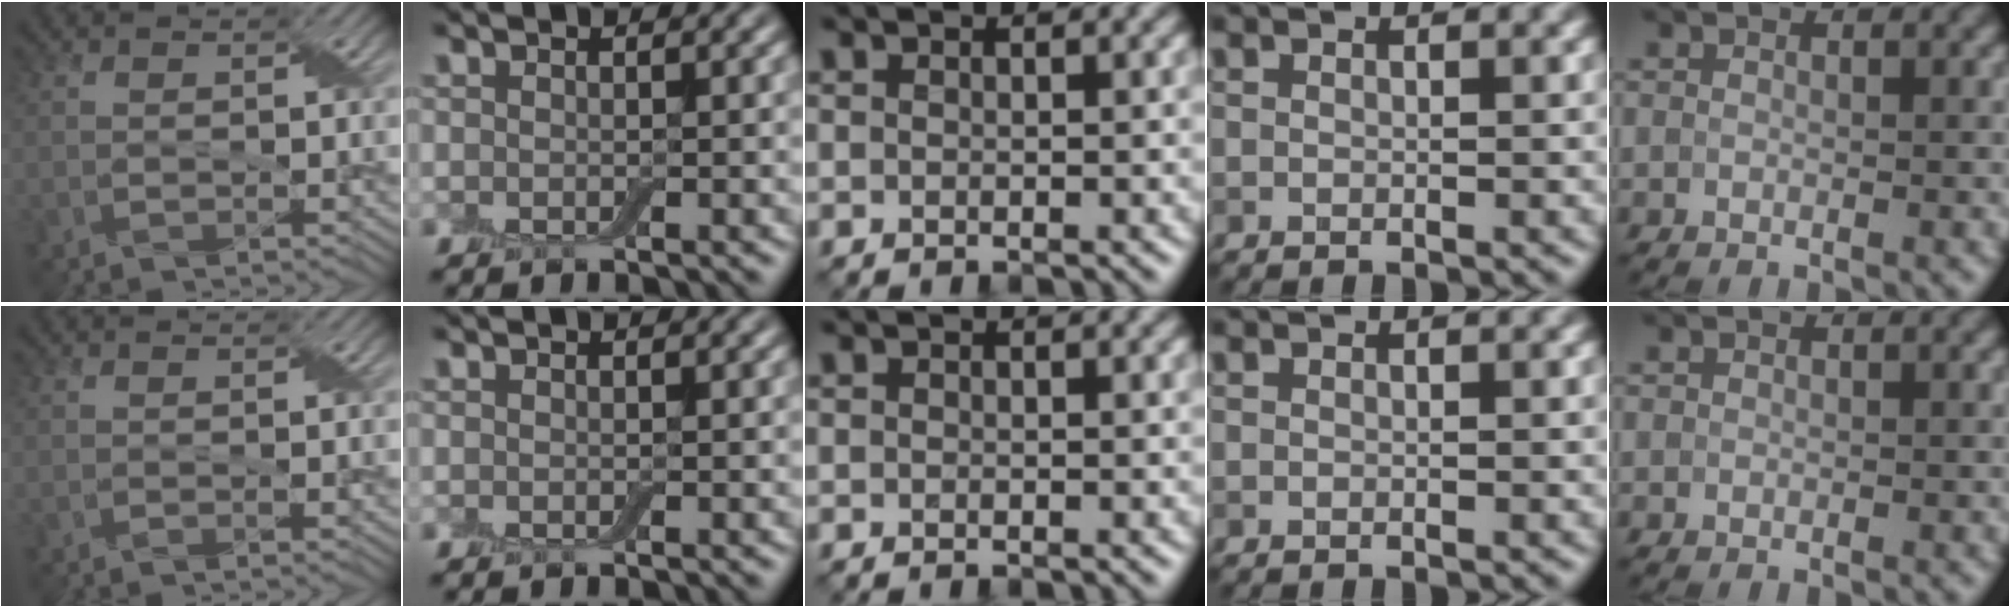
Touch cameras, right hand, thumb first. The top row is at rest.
{}